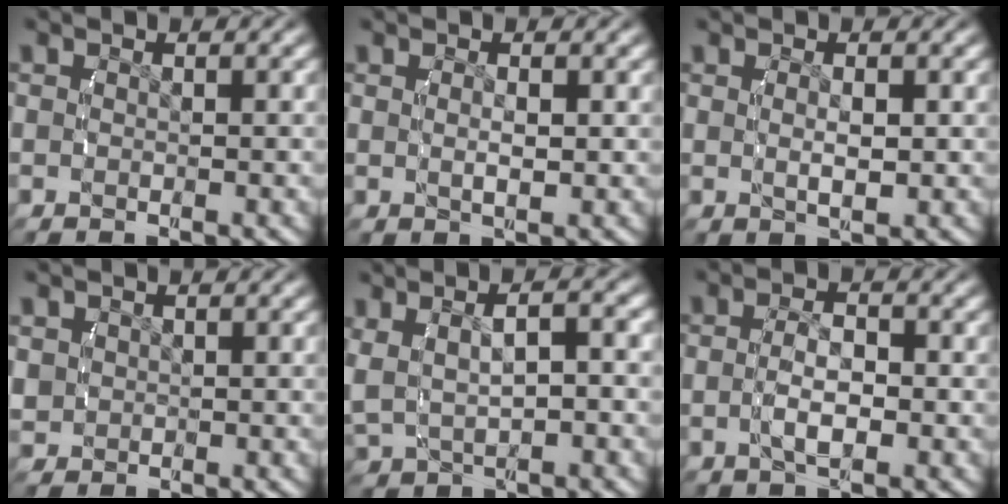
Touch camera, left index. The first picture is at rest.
{"total": 1.3, "force": [0.4, 0.1, 1.2], "torque": [-0.017, -0.003, 0.010]}
{"total": 1.9, "force": [0.5, 0.4, 1.7], "torque": [-0.025, -0.004, 0.012]}
{"total": 1.9, "force": [0.3, 1.8, 0.4], "torque": [-0.019, -0.009, 0.014]}
{"total": 5.9, "force": [1.1, 4.2, 4.0], "torque": [-0.070, 0.013, 0.022]}
{"total": 2.6, "force": [-0.6, 0.9, 2.4], "torque": [-0.044, 0.003, -0.011]}